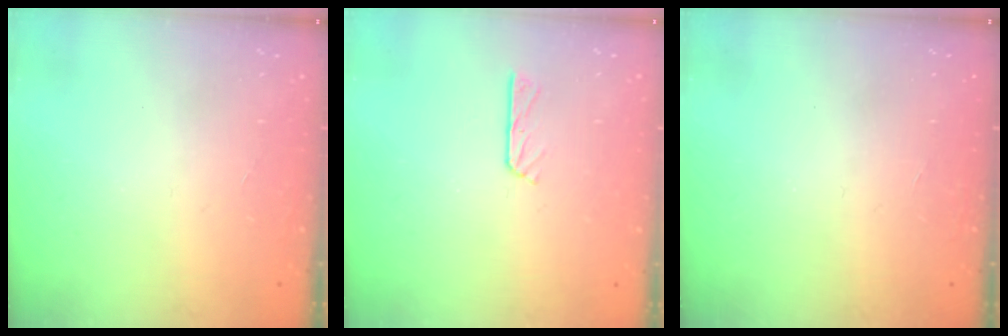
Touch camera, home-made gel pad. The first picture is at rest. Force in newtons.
{"total": 3.7, "press": 3.6, "slide": 0.3}
{"total": 0.0}